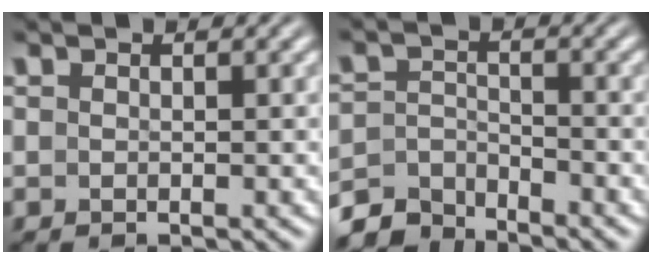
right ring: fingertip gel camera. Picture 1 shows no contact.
{"total": 4.7, "force": [-4.2, 1.7, 1.3], "torque": [-0.022, -0.016, -0.070]}